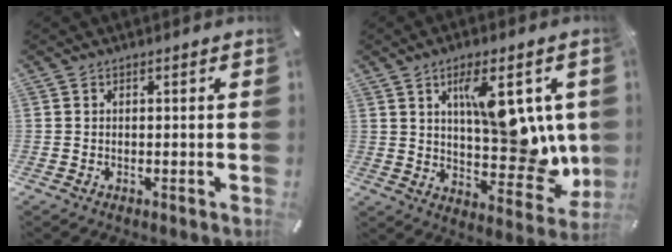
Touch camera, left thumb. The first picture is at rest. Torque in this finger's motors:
{"motor_torque": [2.47, 2.54, 2.31, -0.46, 0.60]}